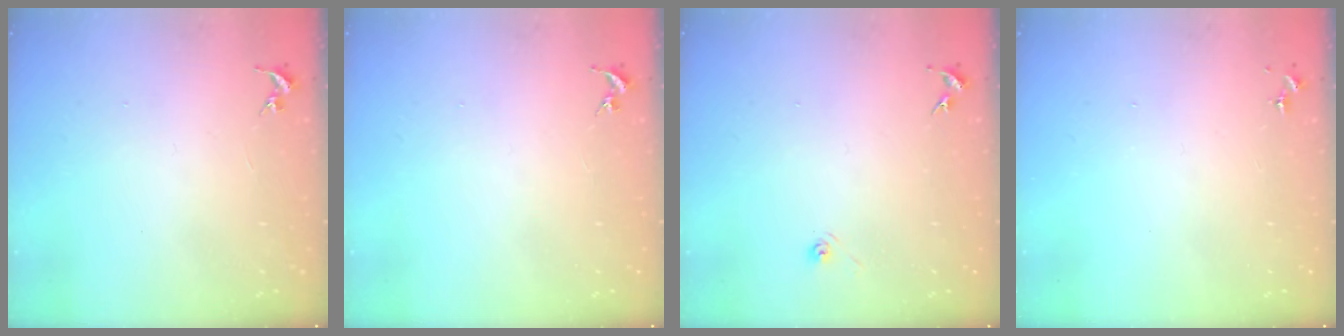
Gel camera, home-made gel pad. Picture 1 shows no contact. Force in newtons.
{"total": 0.0}
{"total": 3.1, "press": 2.6, "slide": 1.8}
{"total": 0.0}